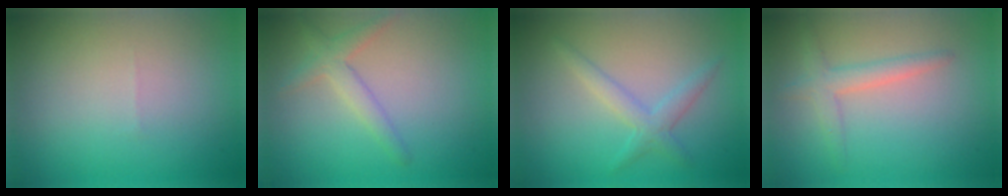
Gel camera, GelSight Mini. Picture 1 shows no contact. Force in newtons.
{"total": 2.2, "press": 2.2, "slide": 0.1}
{"total": 2.2, "press": 2.2, "slide": 0.2}
{"total": 2.3, "press": 2.3, "slide": 0.1}